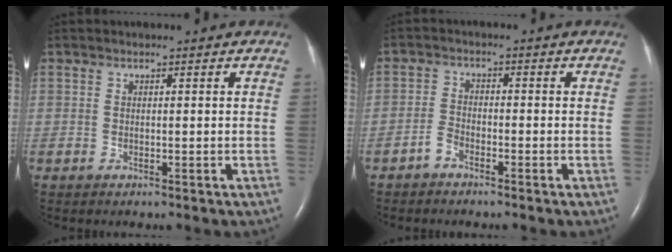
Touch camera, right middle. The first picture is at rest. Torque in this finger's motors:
{"motor_torque": [0.77, -0.79, -0.03, -0.01]}